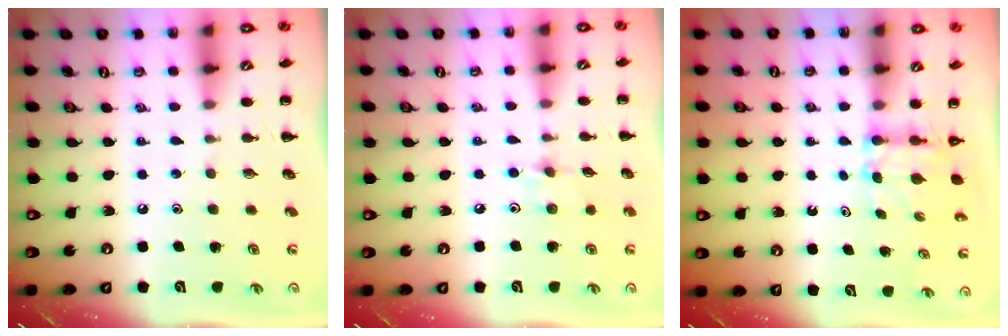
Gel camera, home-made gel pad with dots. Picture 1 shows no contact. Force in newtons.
{"total": 5.3, "press": 5.1, "slide": 1.6}
{"total": 3.0, "press": 2.9, "slide": 1.0}